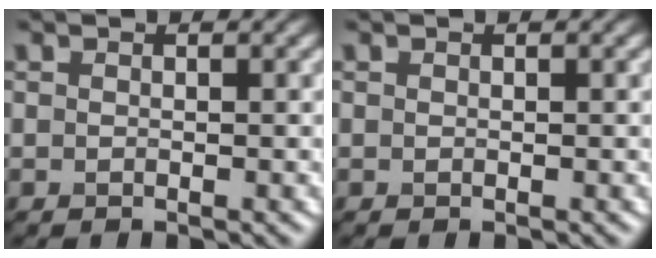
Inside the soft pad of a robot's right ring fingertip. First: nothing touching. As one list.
[{"total": 0.0}]